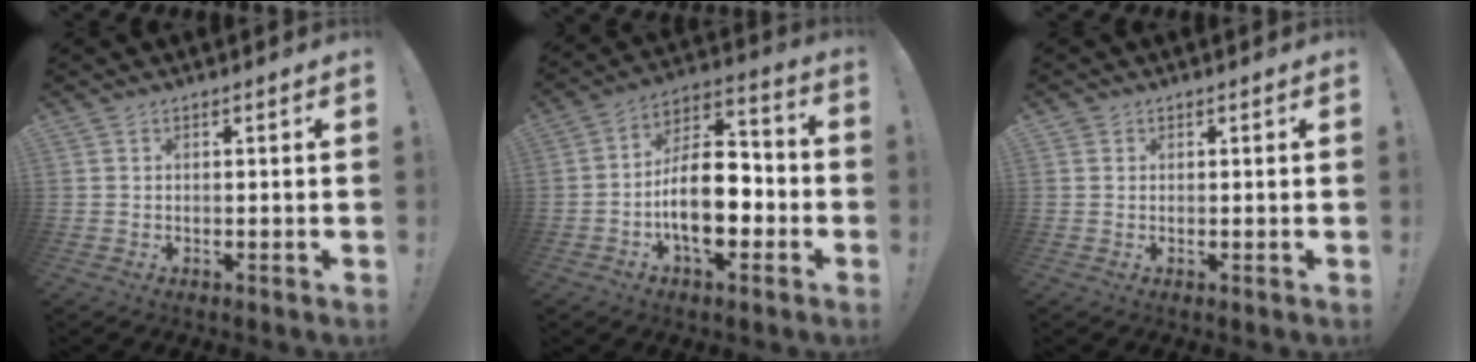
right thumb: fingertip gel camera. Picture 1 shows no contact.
{"total": 17.2, "force": [-4.8, 9.4, 13.5], "torque": [-0.229, 0.022, -0.079]}
{"total": 0.9, "force": [0.7, 0.5, 0.2], "torque": [0.005, -0.004, 0.012]}